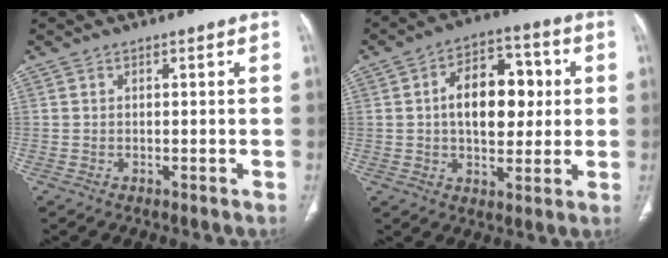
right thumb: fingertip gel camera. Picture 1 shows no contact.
{"total": 14.1, "force": [1.6, 8.6, 11.0], "torque": [-0.130, 0.019, 0.021]}